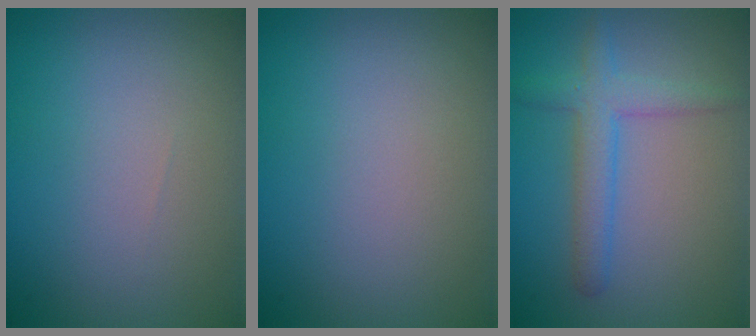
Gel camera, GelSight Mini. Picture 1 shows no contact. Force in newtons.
{"total": 0.0}
{"total": 3.3, "press": 3.3, "slide": 0.2}